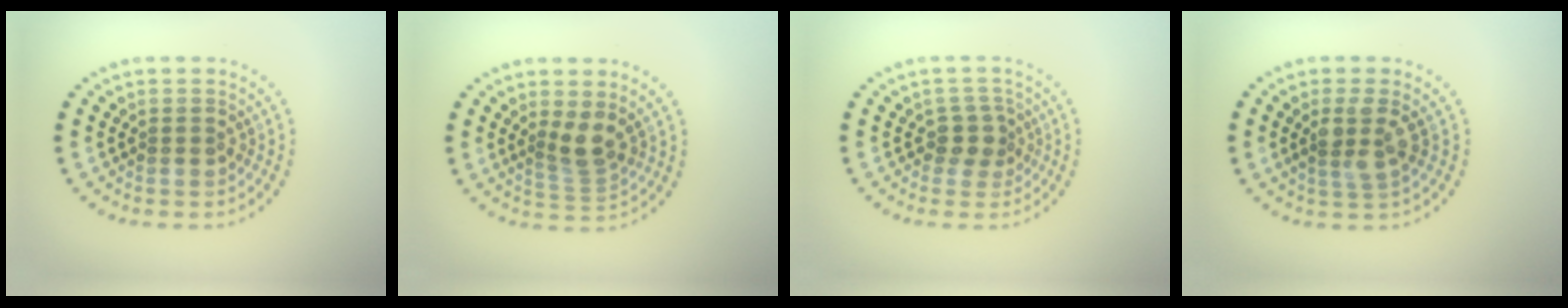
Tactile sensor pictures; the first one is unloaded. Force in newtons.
{"total": 2.2, "press": 1.6, "slide": 1.5}
{"total": 1.9, "press": 1.5, "slide": 1.1}
{"total": 2.5, "press": 2.1, "slide": 1.3}